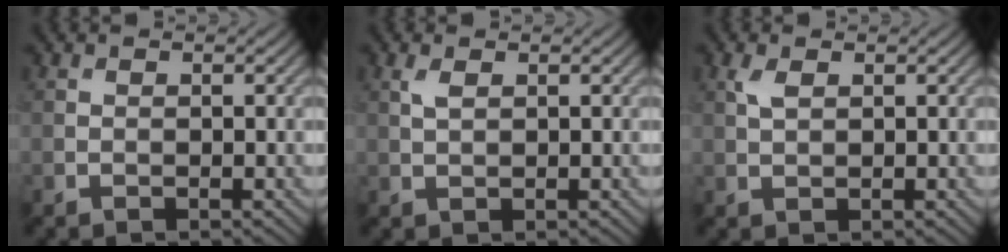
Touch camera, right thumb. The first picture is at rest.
{"total": 1.5, "force": [0.7, 0.6, 1.2], "torque": [-0.032, 0.001, 0.016]}
{"total": 1.7, "force": [0.8, 0.8, 1.3], "torque": [-0.036, 0.002, 0.018]}